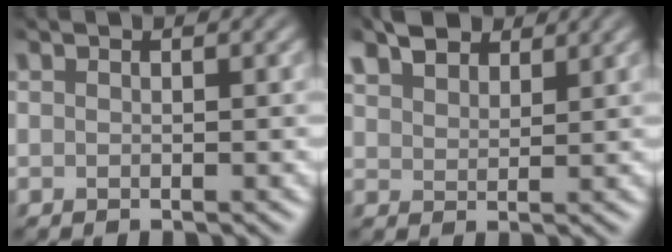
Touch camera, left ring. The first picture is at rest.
{"total": 3.4, "force": [2.8, 1.5, 1.3], "torque": [-0.037, 0.014, 0.053]}